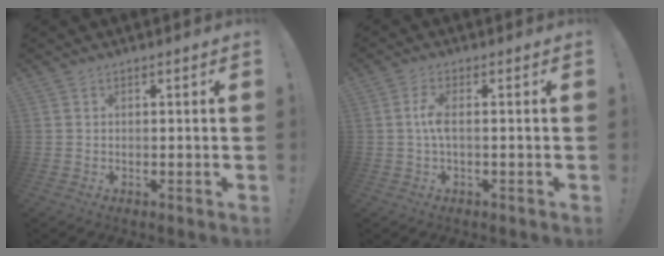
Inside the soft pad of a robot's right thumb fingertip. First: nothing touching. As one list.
[{"total": 4.4, "force": [-0.1, 1.2, 4.2], "torque": [-0.085, 0.001, -0.005]}]